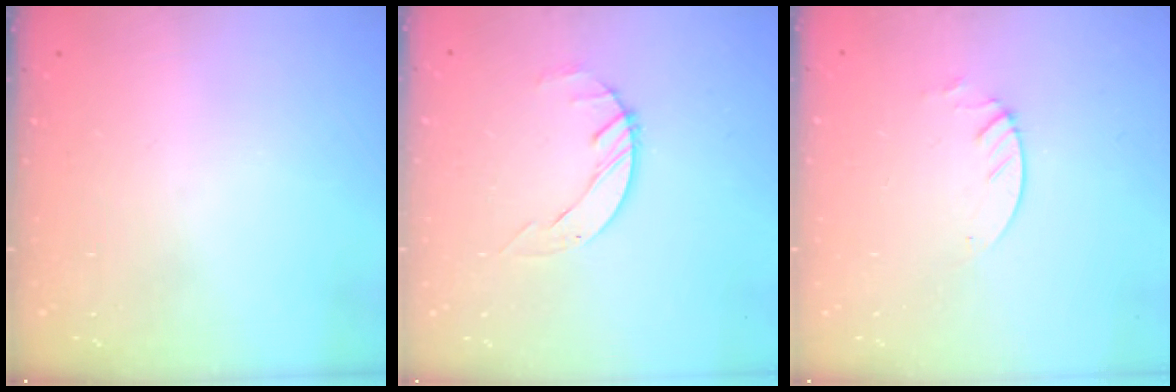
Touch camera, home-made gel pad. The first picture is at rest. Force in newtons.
{"total": 1.4, "press": 1.4, "slide": 0.2}
{"total": 2.1, "press": 2.1, "slide": 0.2}